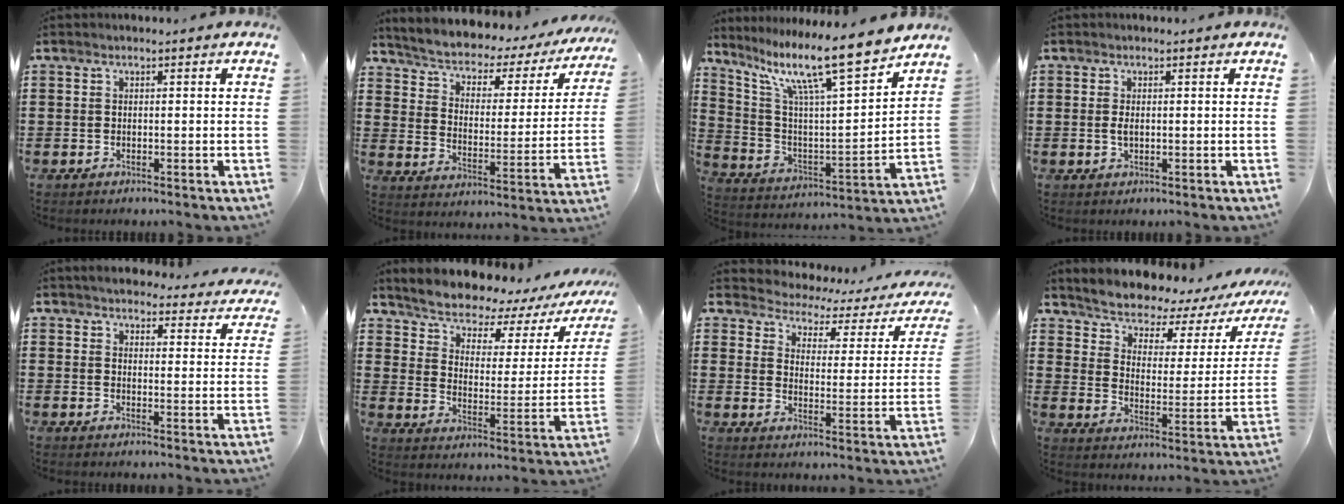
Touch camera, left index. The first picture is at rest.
{"total": 3.2, "force": [2.5, 1.3, 1.6], "torque": [-0.047, -0.027, 0.032]}
{"total": 13.4, "force": [10.1, 1.5, 8.7], "torque": [-0.178, -0.066, 0.161]}
{"total": 1.5, "force": [0.1, 0.7, 1.4], "torque": [-0.035, -0.001, -0.001]}
{"total": 3.9, "force": [3.8, 0.3, 0.5], "torque": [-0.020, -0.026, 0.064]}
{"total": 5.5, "force": [5.3, 1.1, 1.0], "torque": [-0.055, -0.050, 0.086]}
{"total": 2.4, "force": [2.1, 0.9, 0.4], "torque": [-0.028, -0.022, 0.026]}
{"total": 4.3, "force": [4.2, 0.9, 0.7], "torque": [-0.043, -0.045, 0.063]}